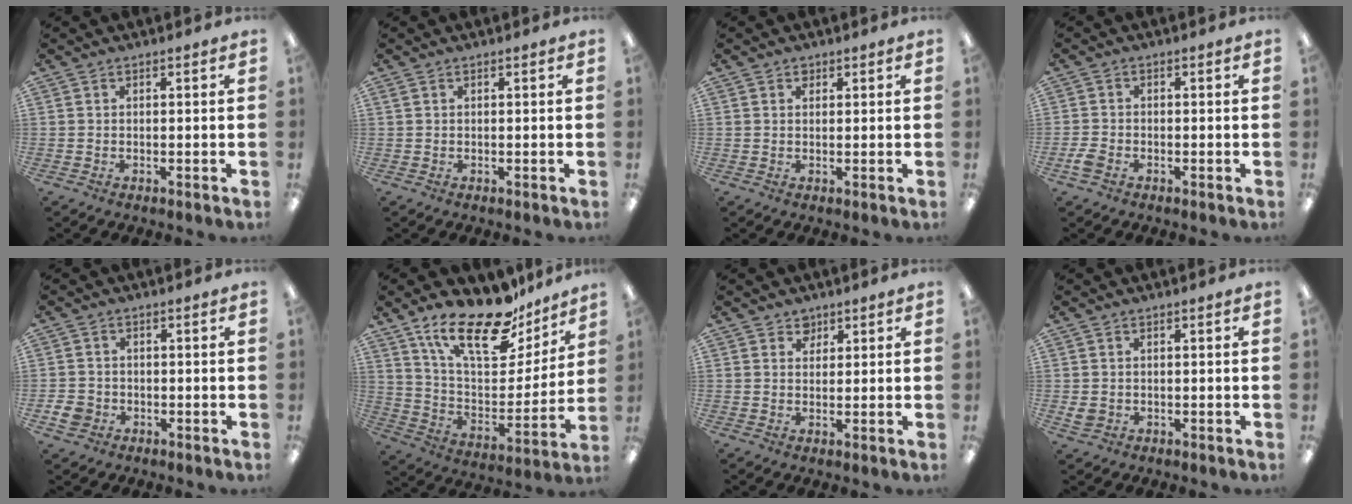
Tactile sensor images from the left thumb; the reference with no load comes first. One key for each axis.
{"total": 0.5, "fx": 0.2, "fy": 0.3, "fz": 0.4, "tx": -0.010, "ty": 0.002, "tz": 0.004}
{"total": 1.2, "fx": 0.9, "fy": 0.8, "fz": 0.3, "tx": 0.001, "ty": -0.001, "tz": 0.014}
{"total": 2.6, "fx": -1.4, "fy": 1.5, "fz": 1.6, "tx": -0.038, "ty": 0.000, "tz": -0.028}
{"total": 3.8, "fx": -1.3, "fy": 3.3, "fz": 1.3, "tx": -0.025, "ty": 0.004, "tz": -0.024}
{"total": 22.2, "fx": 16.0, "fy": 8.6, "fz": 12.8, "tx": -0.213, "ty": -0.106, "tz": 0.280}
{"total": 2.9, "fx": 2.1, "fy": 2.0, "fz": 0.3, "tx": 0.005, "ty": -0.007, "tz": 0.038}
{"total": 2.3, "fx": 0.2, "fy": 2.0, "fz": 1.2, "tx": -0.021, "ty": -0.003, "tz": -0.001}